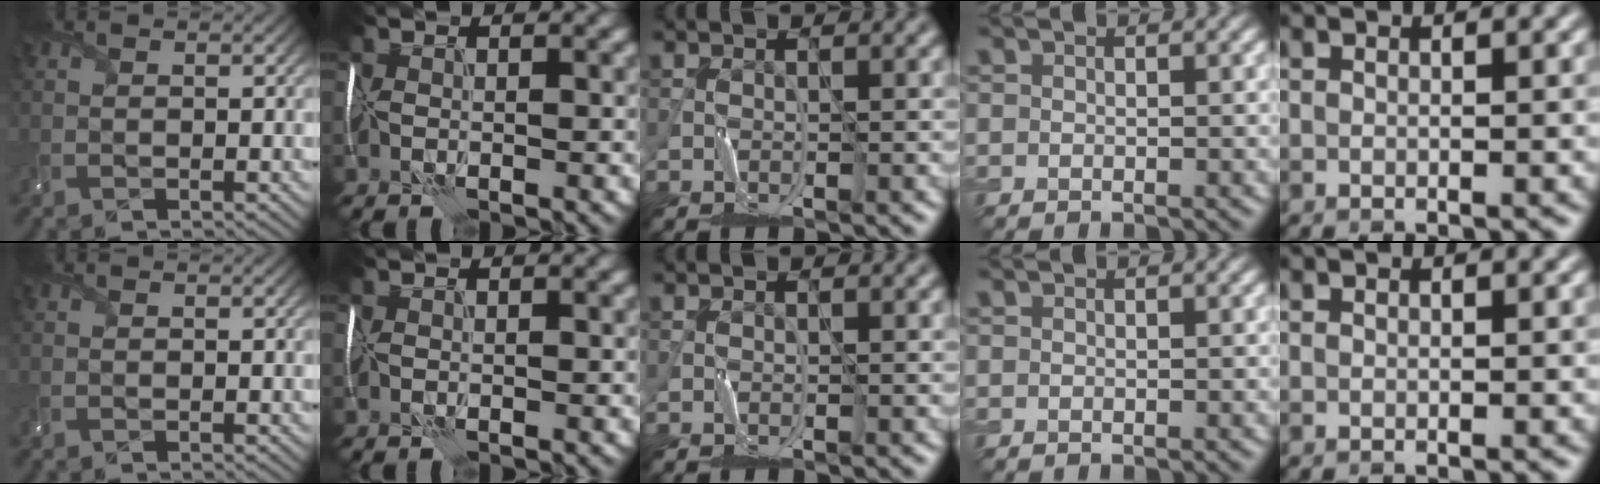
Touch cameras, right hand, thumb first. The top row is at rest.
{}